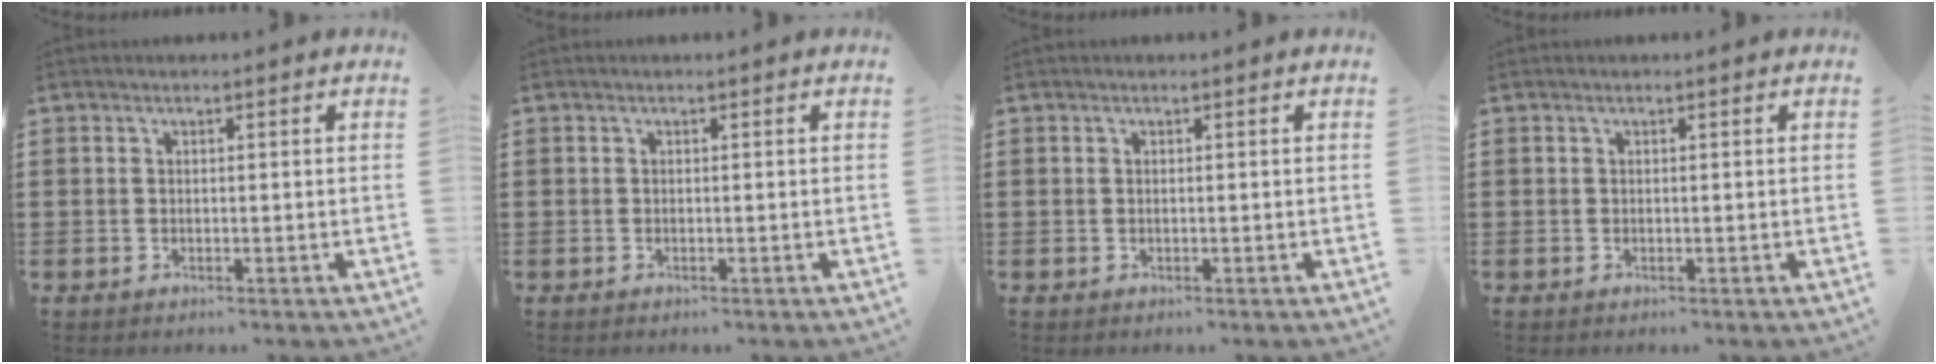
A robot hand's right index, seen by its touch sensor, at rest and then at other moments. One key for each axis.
{"total": 0.0}
{"total": 0.0}
{"total": 0.0}